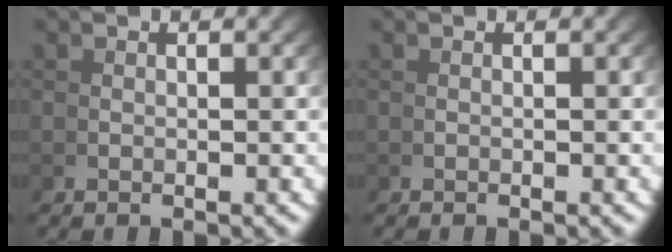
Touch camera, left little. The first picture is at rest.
{"total": 0.0}